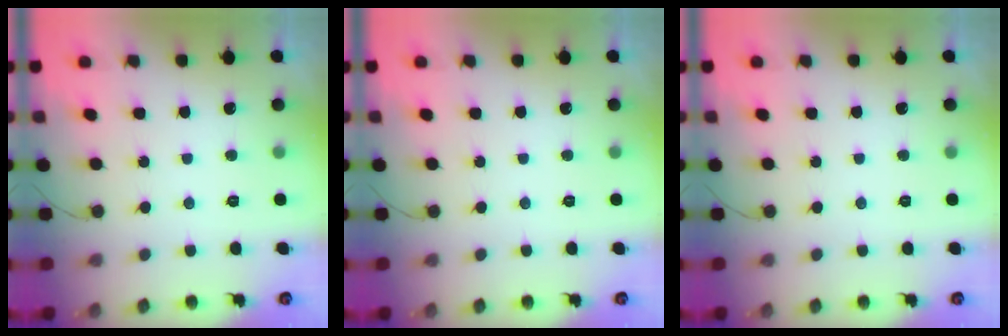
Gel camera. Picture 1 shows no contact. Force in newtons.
{"total": 0.0}
{"total": 0.0}